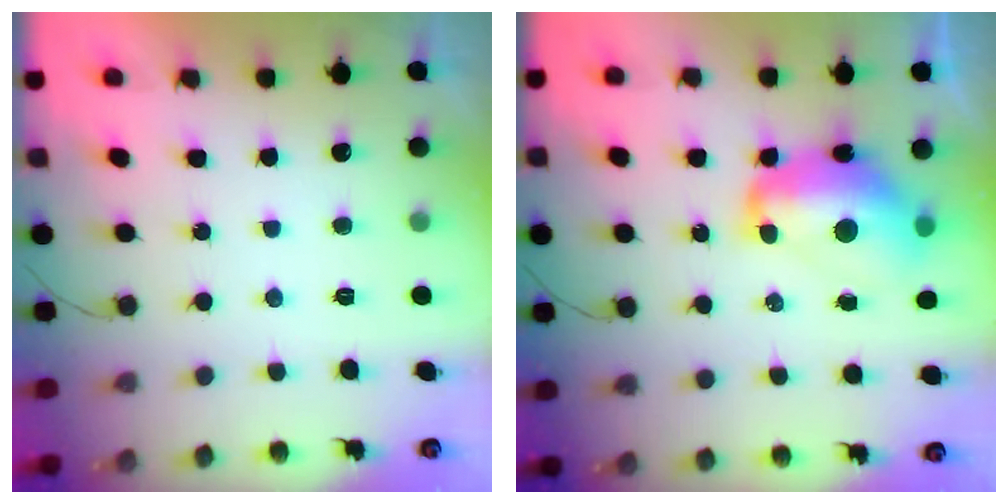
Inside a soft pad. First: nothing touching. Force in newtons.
{"total": 14.3, "press": 14.2, "slide": 1.5}